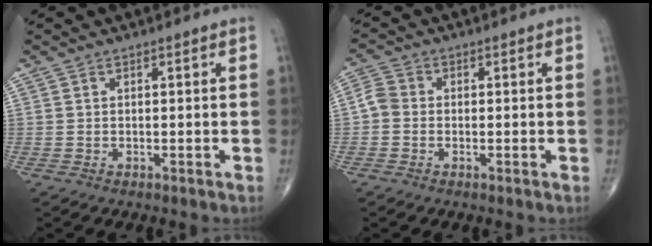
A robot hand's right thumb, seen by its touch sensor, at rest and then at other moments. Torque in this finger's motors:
{"motor_torque": [-0.21, 0.23, 0.39, -0.04, 0.01]}